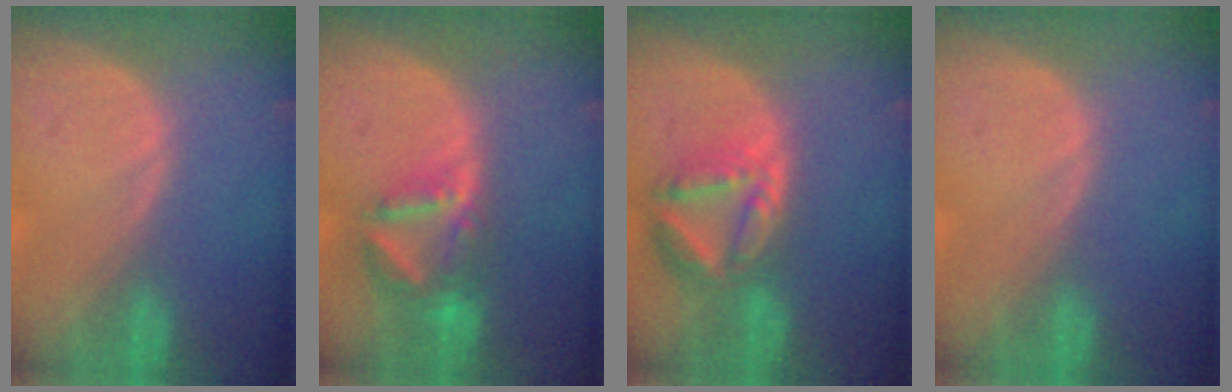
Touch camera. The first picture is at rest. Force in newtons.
{"total": 7.2, "press": 6.3, "slide": 3.4}
{"total": 7.9, "press": 7.0, "slide": 3.8}
{"total": 0.0}